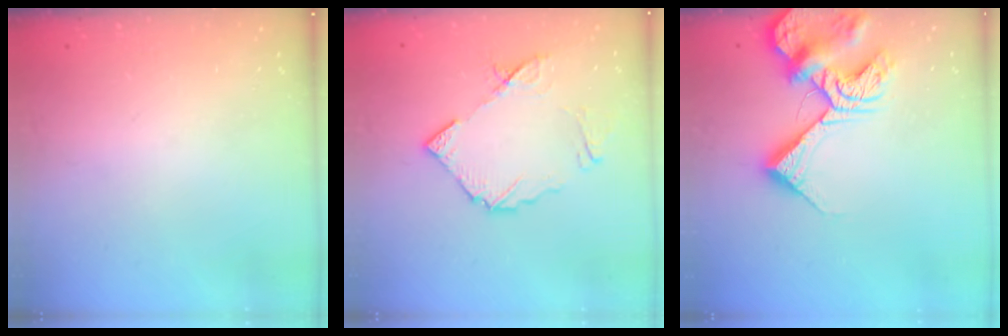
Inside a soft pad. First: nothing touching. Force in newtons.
{"total": 11.1, "press": 11.0, "slide": 1.3}
{"total": 13.4, "press": 13.4, "slide": 1.5}